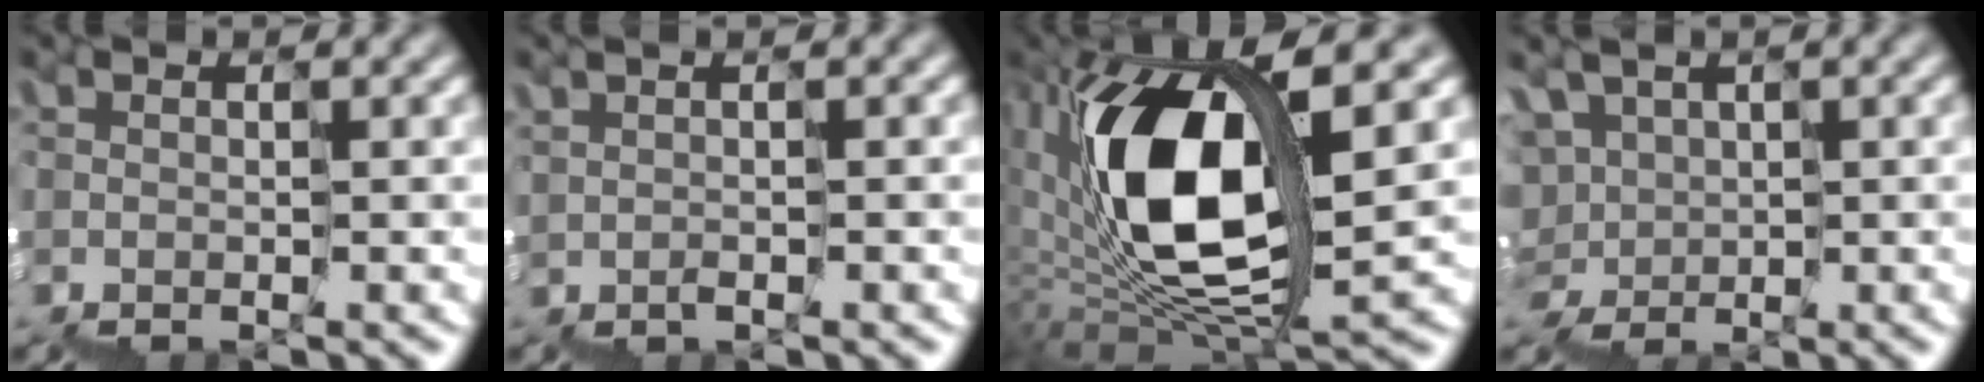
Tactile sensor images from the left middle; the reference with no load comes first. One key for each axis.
{"total": 0.8, "fx": 0.3, "fy": -0.6, "fz": 0.3, "tx": 0.000, "ty": 0.002, "tz": 0.010}
{"total": 10.6, "fx": 3.2, "fy": 3.6, "fz": 9.4, "tx": -0.187, "ty": 0.010, "tz": 0.064}
{"total": 5.0, "fx": 2.1, "fy": 4.3, "fz": 1.3, "tx": -0.032, "ty": 0.031, "tz": 0.005}